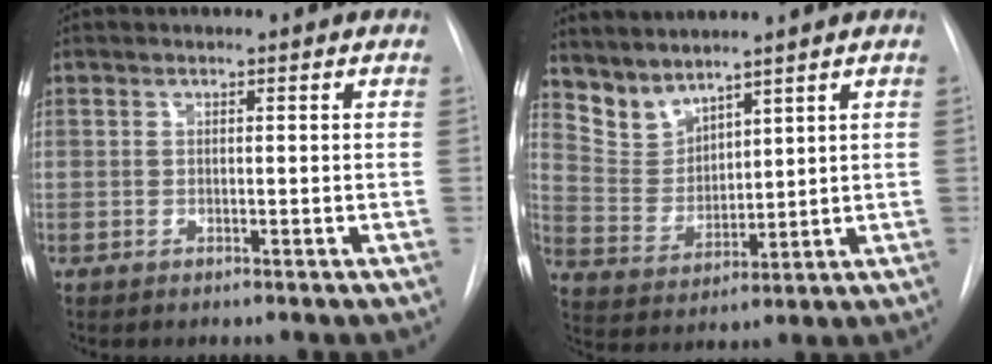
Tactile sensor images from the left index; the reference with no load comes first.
{"total": 6.2, "force": [5.9, 1.6, 0.6], "torque": [-0.030, 0.007, 0.138]}